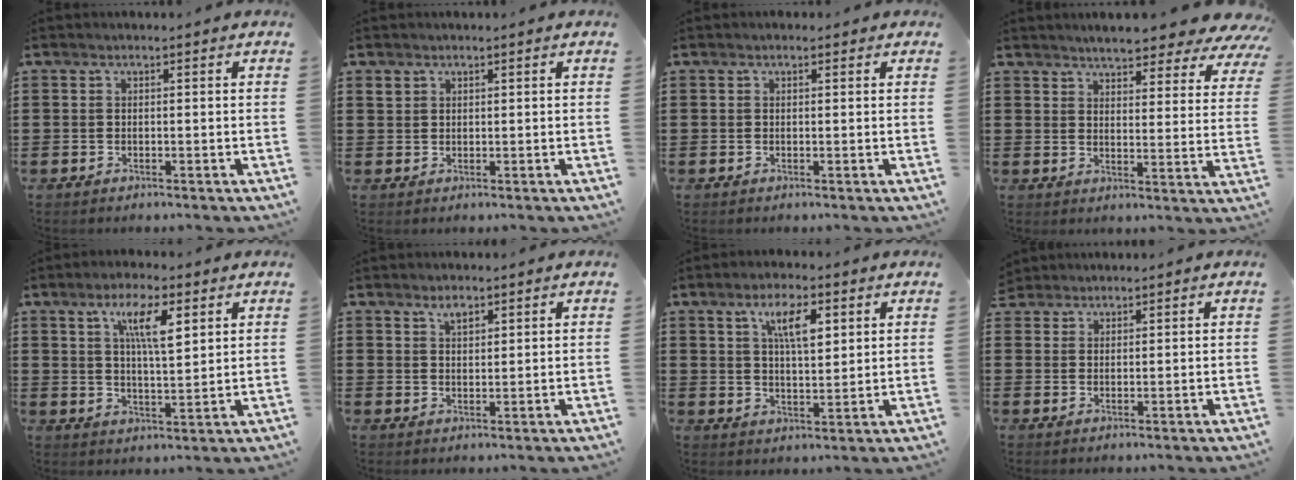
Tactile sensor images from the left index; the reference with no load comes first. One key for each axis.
{"total": 1.2, "fx": 0.9, "fy": 0.8, "fz": 0.2, "tx": -0.007, "ty": 0.003, "tz": 0.019}
{"total": 0.6, "fx": 0.3, "fy": 0.4, "fz": 0.4, "tx": -0.007, "ty": 0.005, "tz": 0.005}
{"total": 5.5, "fx": 5.1, "fy": 0.3, "fz": 2.0, "tx": -0.052, "ty": -0.031, "tz": 0.088}
{"total": 7.9, "fx": 4.0, "fy": 2.2, "fz": 6.5, "tx": -0.121, "ty": 0.003, "tz": 0.064}
{"total": 2.2, "fx": 1.8, "fy": 0.9, "fz": 1.0, "tx": -0.016, "ty": -0.001, "tz": 0.031}
{"total": 7.2, "fx": 3.6, "fy": 2.6, "fz": 5.6, "tx": -0.105, "ty": 0.004, "tz": 0.058}
{"total": 1.9, "fx": 1.7, "fy": 0.8, "fz": -0.1, "tx": -0.003, "ty": 0.005, "tz": 0.033}